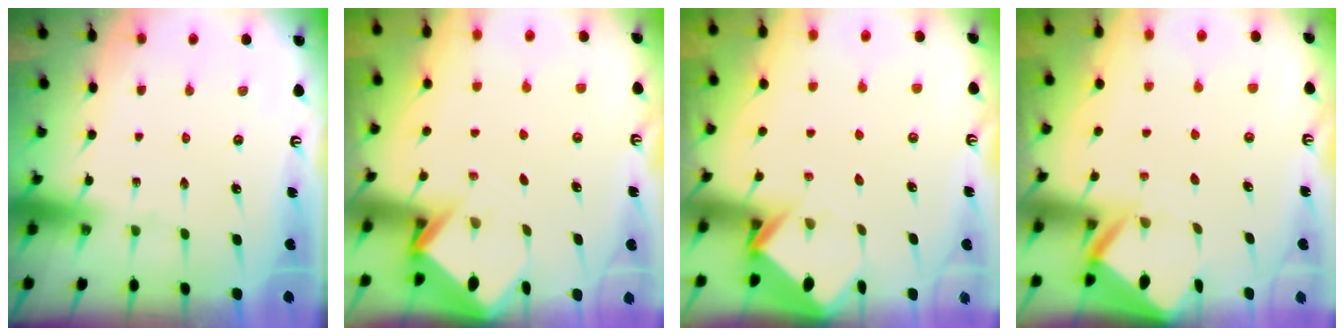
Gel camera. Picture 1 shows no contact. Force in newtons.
{"total": 3.1, "press": 3.1, "slide": 0.2}
{"total": 3.9, "press": 3.9, "slide": 0.1}
{"total": 3.1, "press": 3.1, "slide": 0.3}